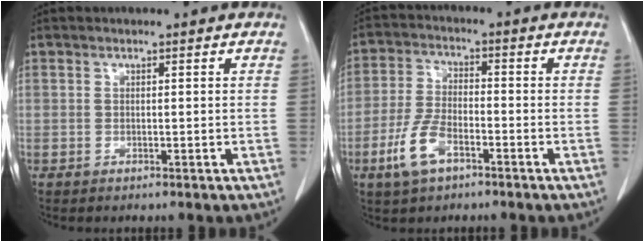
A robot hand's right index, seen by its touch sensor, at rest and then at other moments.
{"total": 7.5, "force": [-3.9, 3.1, 5.6], "torque": [-0.128, 0.000, -0.075]}